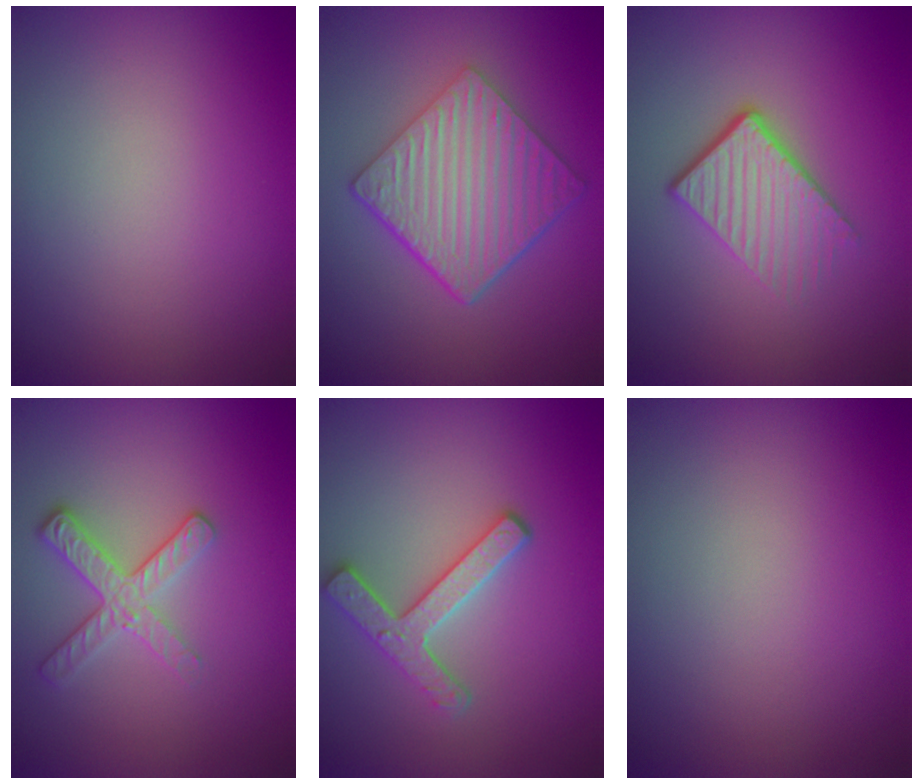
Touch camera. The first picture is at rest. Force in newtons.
{"total": 6.6, "press": 4.7, "slide": 4.7}
{"total": 3.9, "press": 2.7, "slide": 2.9}
{"total": 2.7, "press": 2.4, "slide": 1.2}
{"total": 3.3, "press": 2.9, "slide": 1.6}
{"total": 0.0}